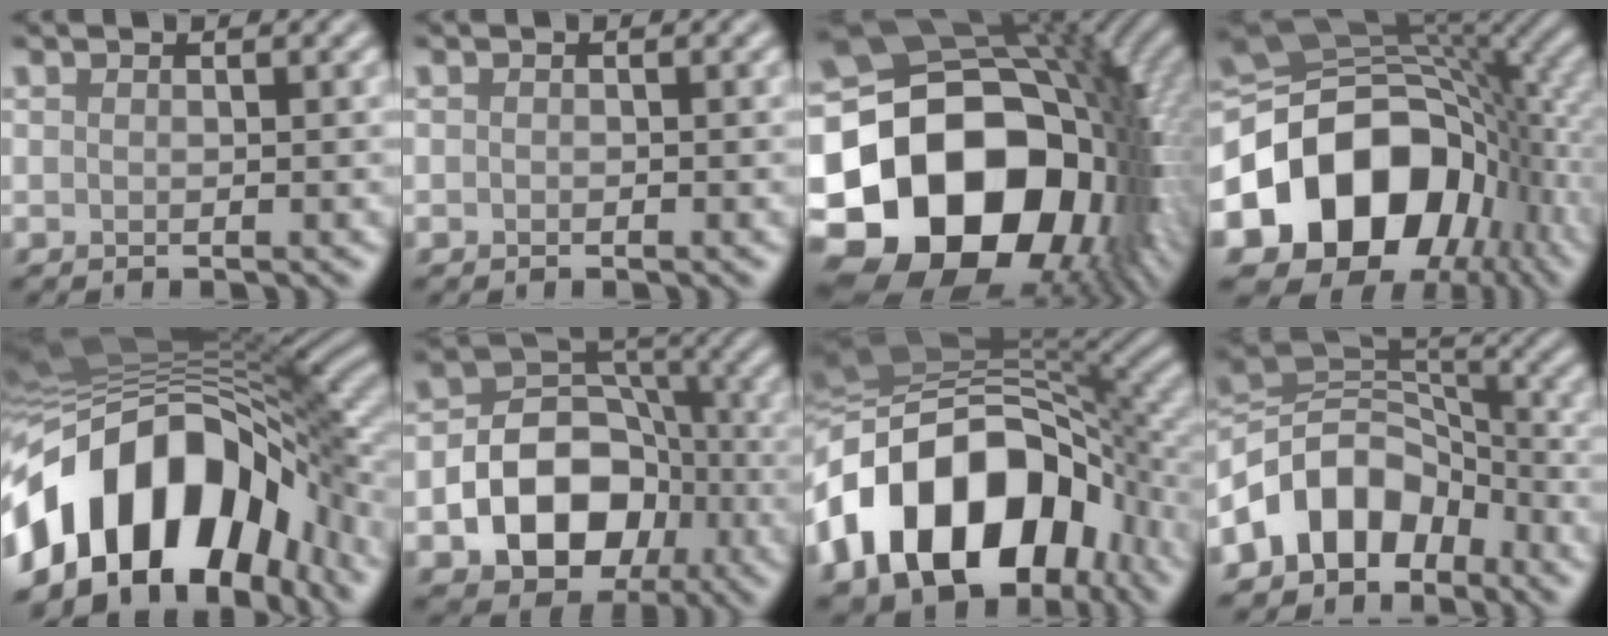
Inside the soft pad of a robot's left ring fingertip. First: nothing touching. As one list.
[{"total": 0.0}, {"total": 21.6, "force": [-5.4, 16.3, 13.2], "torque": [-0.209, -0.026, -0.088]}, {"total": 16.3, "force": [-5.0, 12.1, 9.7], "torque": [-0.165, -0.007, -0.095]}, {"total": 15.7, "force": [-6.8, 8.7, 11.1], "torque": [-0.179, 0.018, -0.126]}, {"total": 9.5, "force": [-3.0, 7.1, 5.5], "torque": [-0.073, 0.000, -0.061]}, {"total": 17.6, "force": [-5.0, 11.6, 12.3], "torque": [-0.222, 0.000, -0.086]}, {"total": 7.8, "force": [-4.6, 5.3, 3.4], "torque": [-0.038, 0.010, -0.101]}]